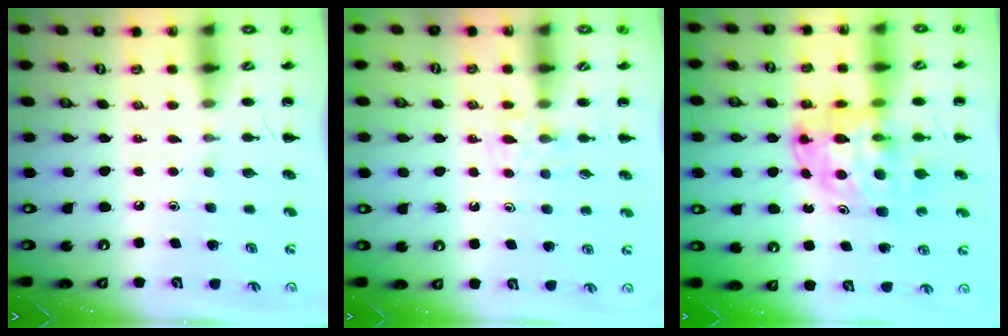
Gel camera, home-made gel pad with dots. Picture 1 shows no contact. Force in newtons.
{"total": 4.4, "press": 4.1, "slide": 1.5}
{"total": 9.6, "press": 9.2, "slide": 2.8}